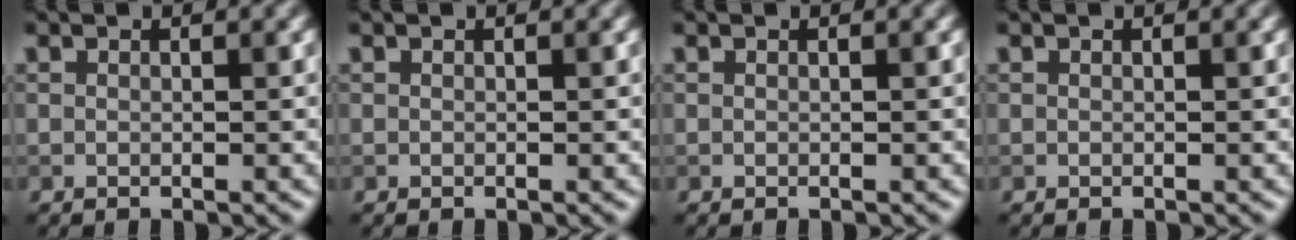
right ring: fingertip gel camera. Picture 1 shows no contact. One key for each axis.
{"total": 0.0}
{"total": 0.0}
{"total": 0.0}